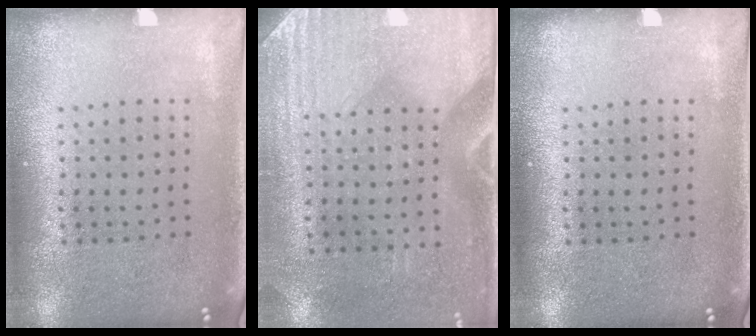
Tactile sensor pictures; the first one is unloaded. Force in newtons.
{"total": 3.0, "press": 2.6, "slide": 1.5}
{"total": 0.0}